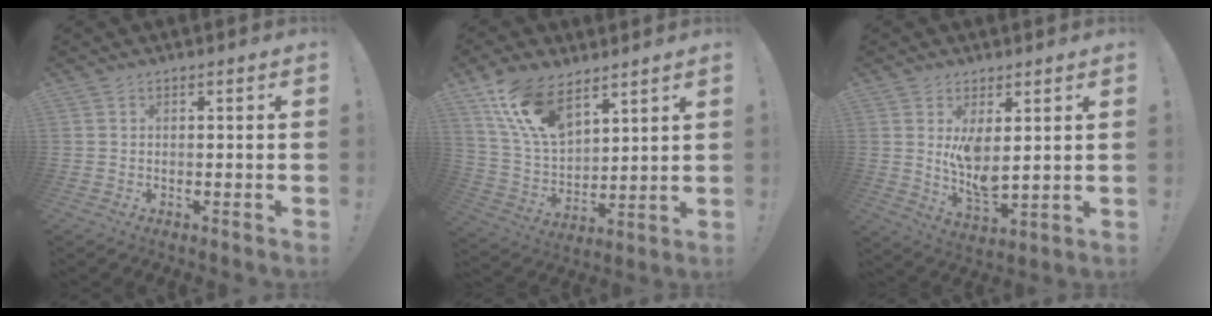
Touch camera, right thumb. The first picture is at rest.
{"total": 16.2, "force": [10.5, 8.2, 9.2], "torque": [-0.196, -0.055, 0.201]}
{"total": 8.1, "force": [3.4, 3.2, 6.6], "torque": [-0.111, -0.030, 0.063]}